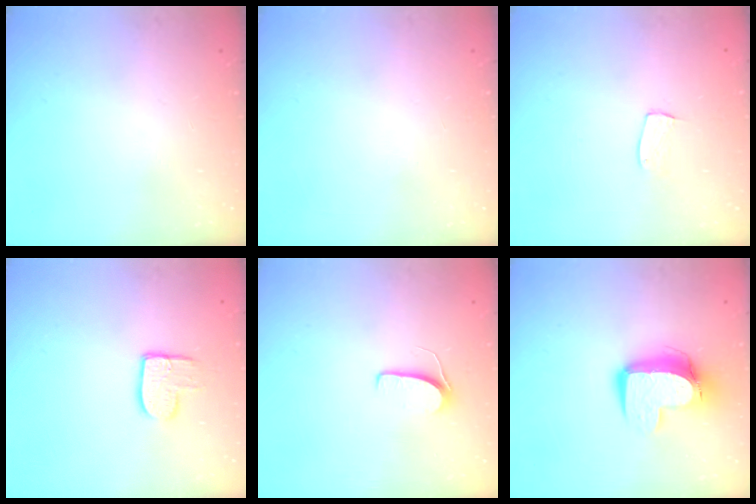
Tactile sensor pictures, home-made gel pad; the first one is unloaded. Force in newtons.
{"total": 0.0}
{"total": 5.2, "press": 5.2, "slide": 0.3}
{"total": 8.8, "press": 8.8, "slide": 0.6}
{"total": 5.9, "press": 5.9, "slide": 0.4}
{"total": 12.2, "press": 12.1, "slide": 1.2}